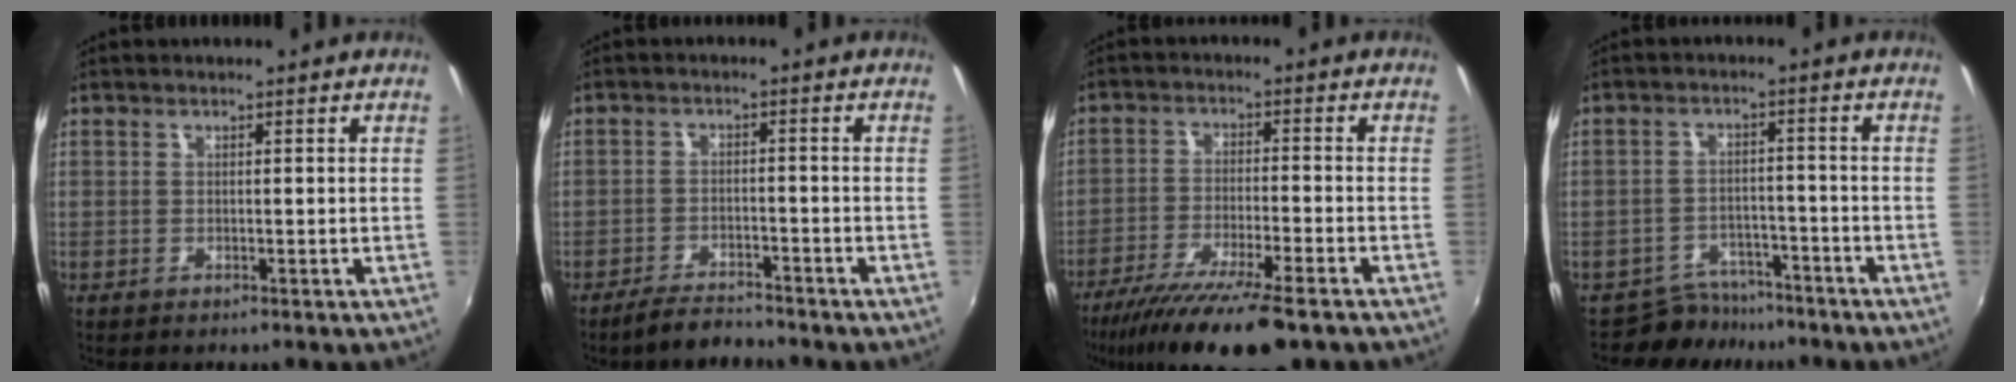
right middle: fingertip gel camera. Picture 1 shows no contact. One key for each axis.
{"total": 4.8, "fx": -4.5, "fy": 0.9, "fz": 1.5, "tx": -0.048, "ty": -0.005, "tz": -0.077}
{"total": 15.5, "fx": -11.7, "fy": 2.2, "fz": 9.9, "tx": -0.198, "ty": -0.045, "tz": -0.197}
{"total": 6.2, "fx": -5.5, "fy": 2.8, "fz": 0.0, "tx": -0.011, "ty": 0.010, "tz": -0.083}